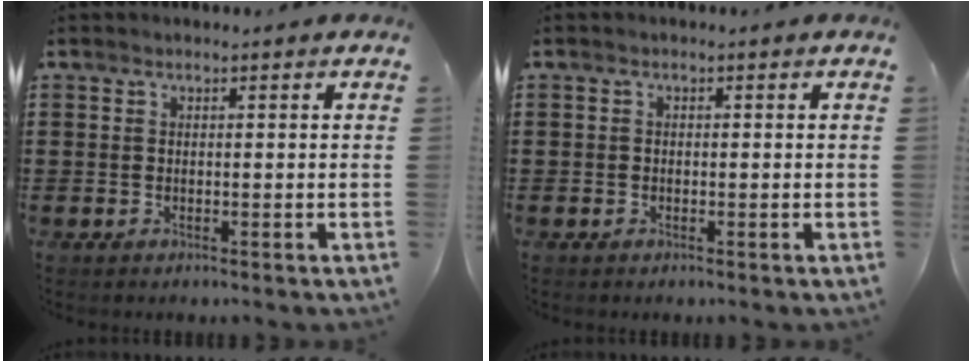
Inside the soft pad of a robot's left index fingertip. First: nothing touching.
{"total": 0.6, "force": [-0.4, 0.4, 0.2], "torque": [-0.005, -0.001, -0.007]}